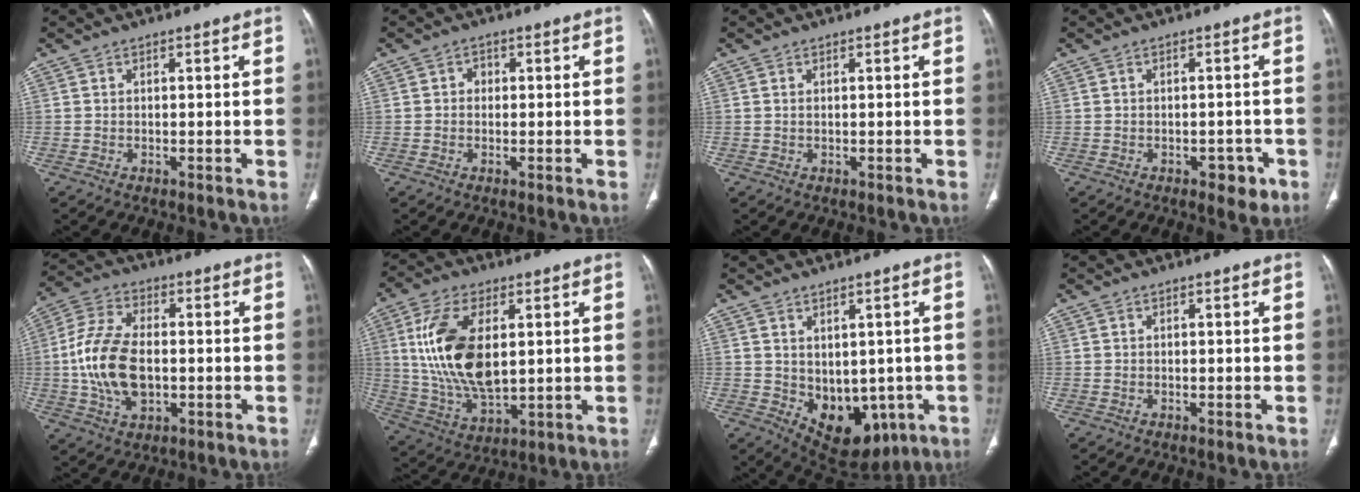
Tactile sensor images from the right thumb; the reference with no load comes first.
{"total": 1.6, "force": [0.0, 1.4, 0.7], "torque": [-0.001, 0.005, -0.004]}
{"total": 0.0}
{"total": 3.9, "force": [-1.9, 2.3, 2.5], "torque": [-0.014, 0.009, -0.021]}
{"total": 14.0, "force": [-1.0, 8.1, 11.3], "torque": [-0.229, 0.011, -0.017]}
{"total": 16.9, "force": [3.0, 8.7, 14.1], "torque": [-0.271, -0.014, 0.066]}
{"total": 11.8, "force": [-2.4, 8.1, 8.3], "torque": [-0.078, 0.000, -0.003]}
{"total": 0.0}